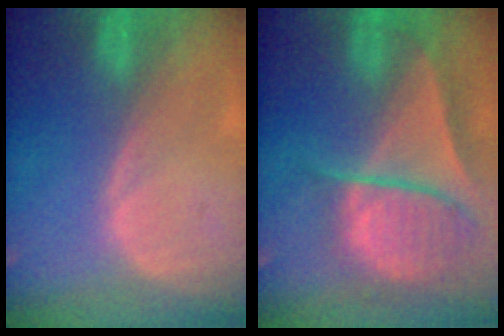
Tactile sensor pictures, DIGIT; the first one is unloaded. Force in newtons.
{"total": 9.6, "press": 8.1, "slide": 5.1}